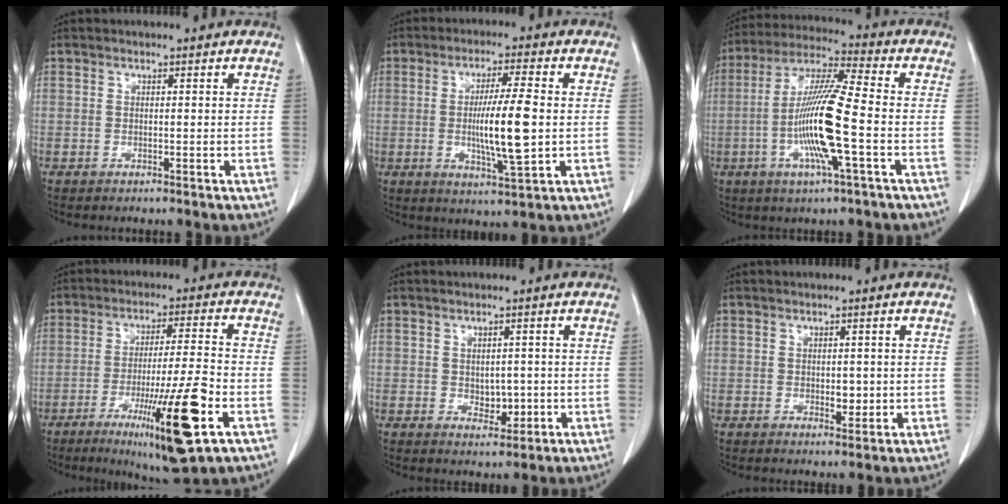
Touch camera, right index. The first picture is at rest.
{"total": 9.8, "force": [-0.4, 0.7, 9.7], "torque": [-0.167, -0.009, -0.009]}
{"total": 14.1, "force": [-3.1, 0.3, 13.7], "torque": [-0.273, -0.005, -0.066]}
{"total": 15.3, "force": [-6.2, 0.3, 13.9], "torque": [-0.236, -0.030, -0.097]}
{"total": 3.5, "force": [-0.4, 2.3, 2.6], "torque": [-0.032, -0.002, 0.003]}
{"total": 2.6, "force": [-0.2, 1.5, 2.2], "torque": [-0.027, -0.002, 0.003]}